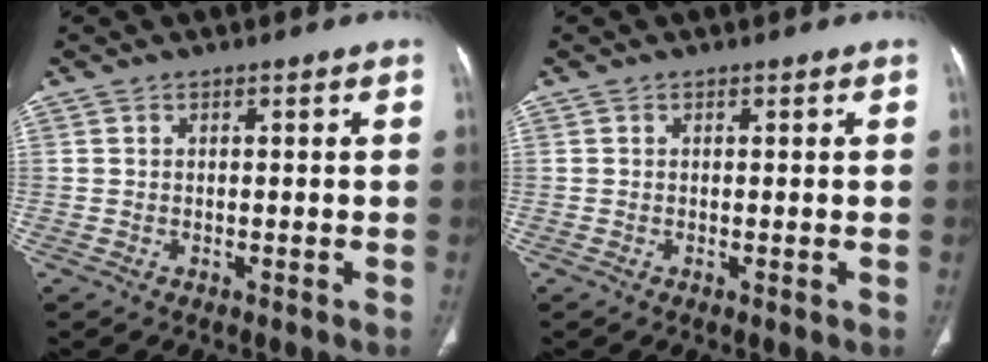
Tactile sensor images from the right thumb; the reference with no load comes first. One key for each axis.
{"total": 0.0}